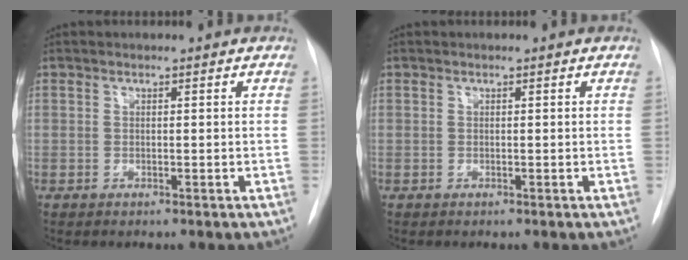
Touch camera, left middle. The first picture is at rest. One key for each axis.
{"total": 0.0}